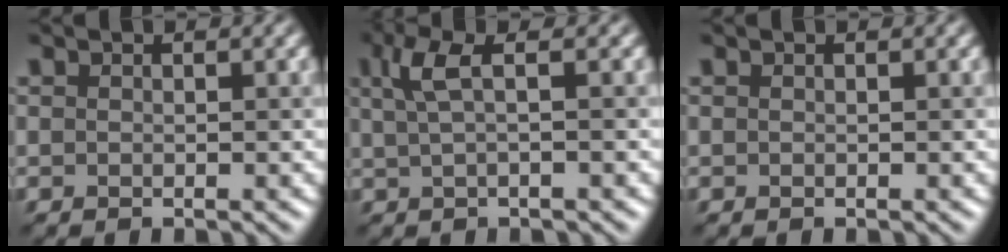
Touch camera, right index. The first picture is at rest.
{"total": 2.8, "force": [0.7, 0.7, 2.6], "torque": [-0.048, 0.002, 0.015]}
{"total": 0.0}